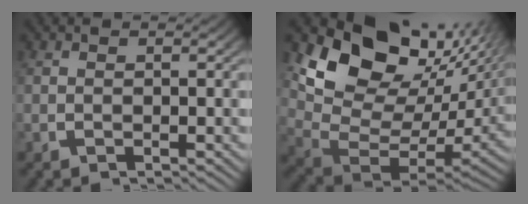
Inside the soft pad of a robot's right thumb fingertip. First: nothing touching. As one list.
[{"total": 13.8, "force": [3.0, 8.9, 10.1], "torque": [-0.203, -0.033, 0.059]}]